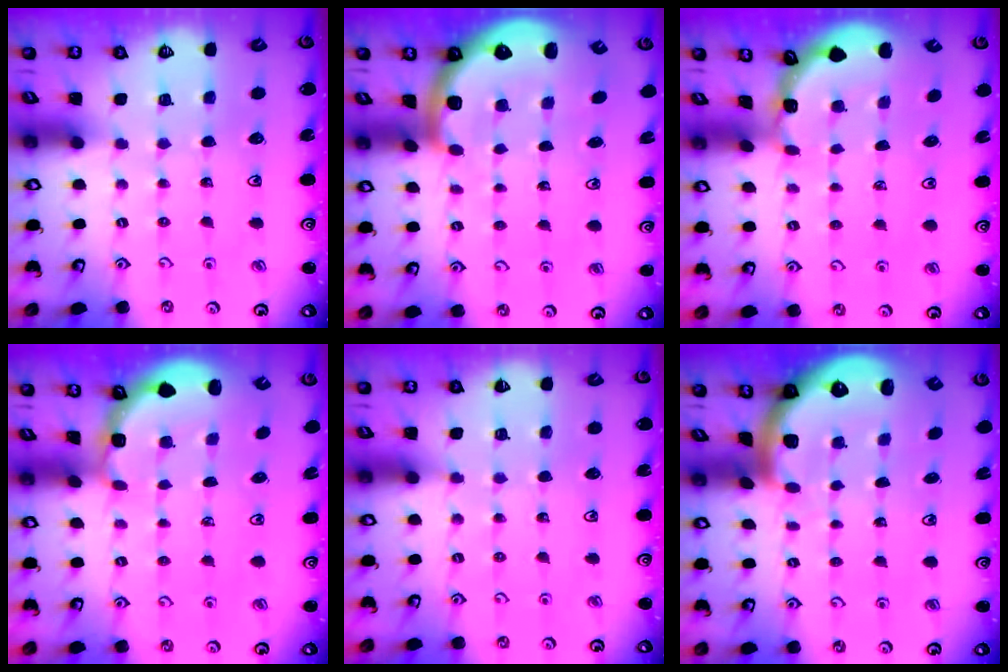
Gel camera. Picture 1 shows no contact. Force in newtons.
{"total": 4.9, "press": 4.6, "slide": 1.4}
{"total": 1.1, "press": 1.1, "slide": 0.1}
{"total": 1.7, "press": 1.4, "slide": 0.9}
{"total": 2.7, "press": 2.7, "slide": 0.4}
{"total": 2.5, "press": 2.5, "slide": 0.6}